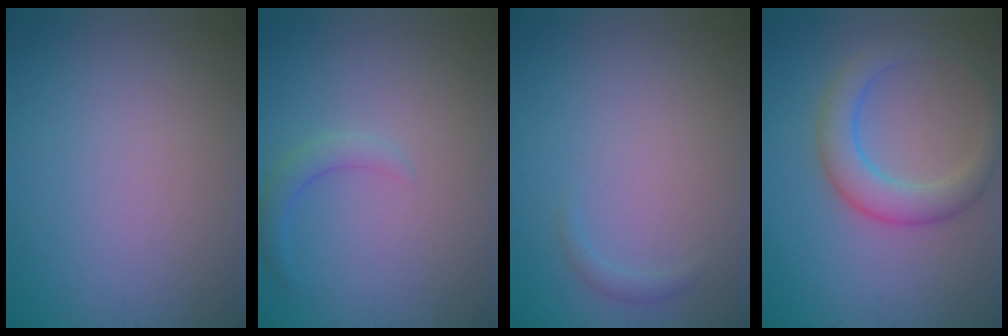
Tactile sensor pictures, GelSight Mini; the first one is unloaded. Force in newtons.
{"total": 1.6, "press": 1.6, "slide": 0.2}
{"total": 0.8, "press": 0.8, "slide": 0.0}
{"total": 4.3, "press": 4.3, "slide": 0.3}